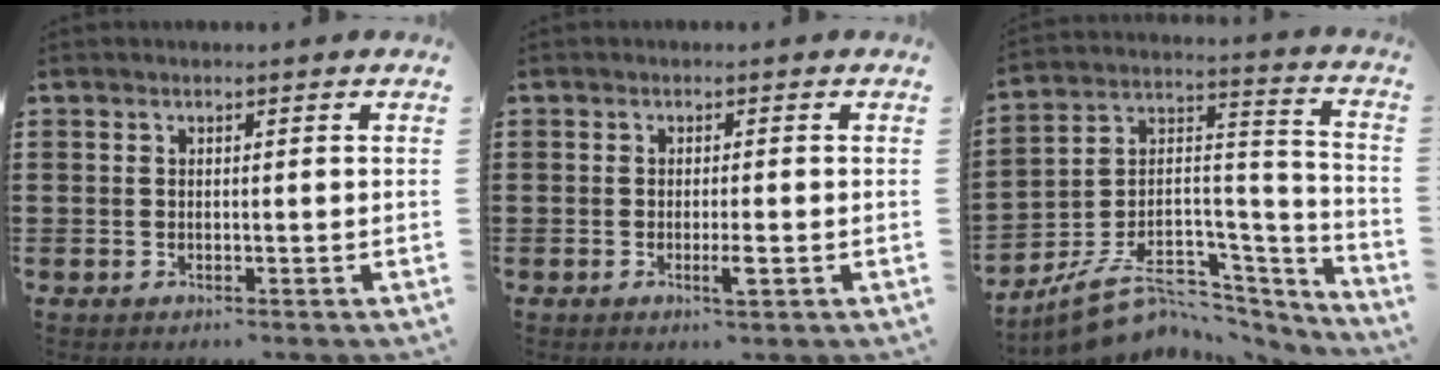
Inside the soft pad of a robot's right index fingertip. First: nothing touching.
{"total": 2.6, "force": [-0.9, 0.2, 2.4], "torque": [-0.049, -0.006, -0.018]}
{"total": 9.1, "force": [-5.8, 6.0, 3.6], "torque": [-0.071, 0.012, -0.098]}